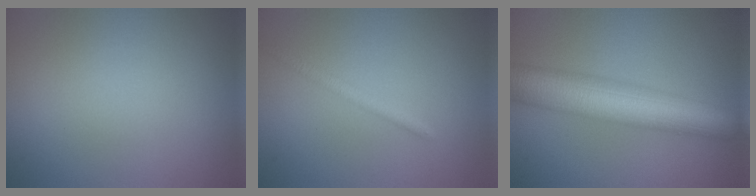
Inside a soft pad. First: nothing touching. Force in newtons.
{"total": 1.4, "press": 1.4, "slide": 0.1}
{"total": 10.0, "press": 10.0, "slide": 0.2}